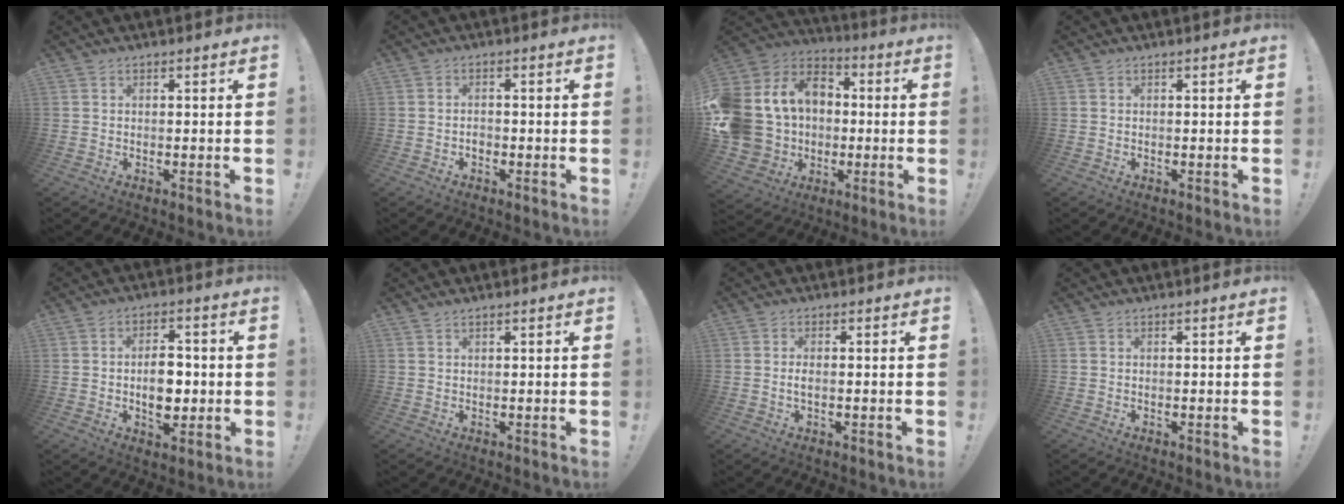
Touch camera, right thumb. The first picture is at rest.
{"total": 1.6, "force": [-1.1, 0.9, 0.8], "torque": [-0.014, 0.003, -0.019]}
{"total": 18.9, "force": [0.5, 16.5, 9.3], "torque": [-0.192, 0.006, 0.043]}
{"total": 0.0}
{"total": 8.7, "force": [-0.8, 5.8, 6.4], "torque": [-0.089, 0.003, -0.017]}
{"total": 0.9, "force": [0.8, -0.2, 0.4], "torque": [-0.012, 0.000, 0.015]}
{"total": 1.7, "force": [-0.4, 0.5, 1.6], "torque": [-0.030, 0.003, -0.006]}
{"total": 0.0}